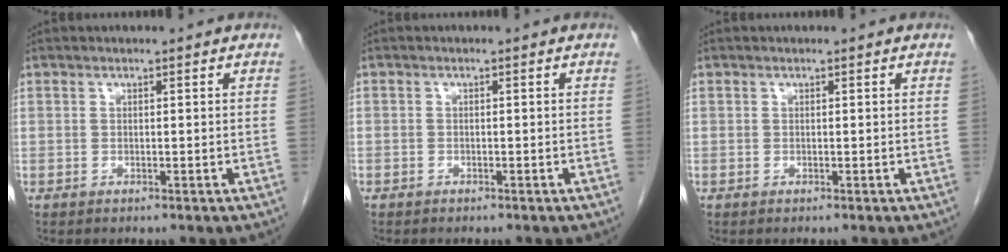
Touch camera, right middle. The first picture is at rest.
{"total": 0.6, "force": [-0.5, 0.4, 0.0], "torque": [-0.007, 0.002, -0.008]}
{"total": 0.0}